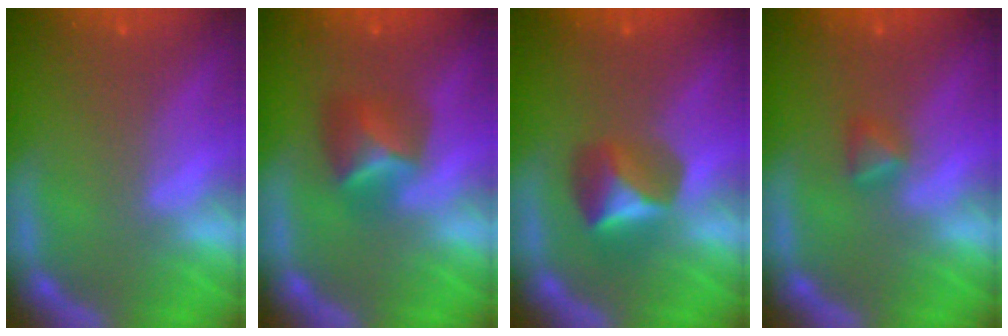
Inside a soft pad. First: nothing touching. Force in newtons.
{"total": 3.4}
{"total": 3.4}
{"total": 1.4}